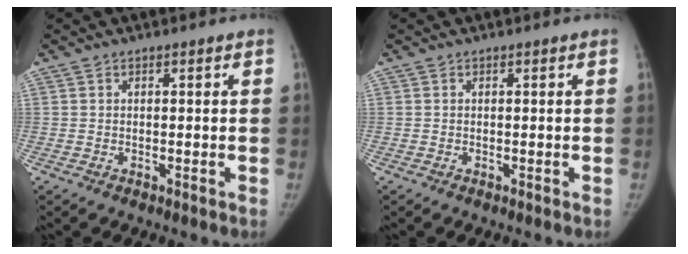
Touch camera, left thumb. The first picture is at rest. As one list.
[{"total": 0.0}]